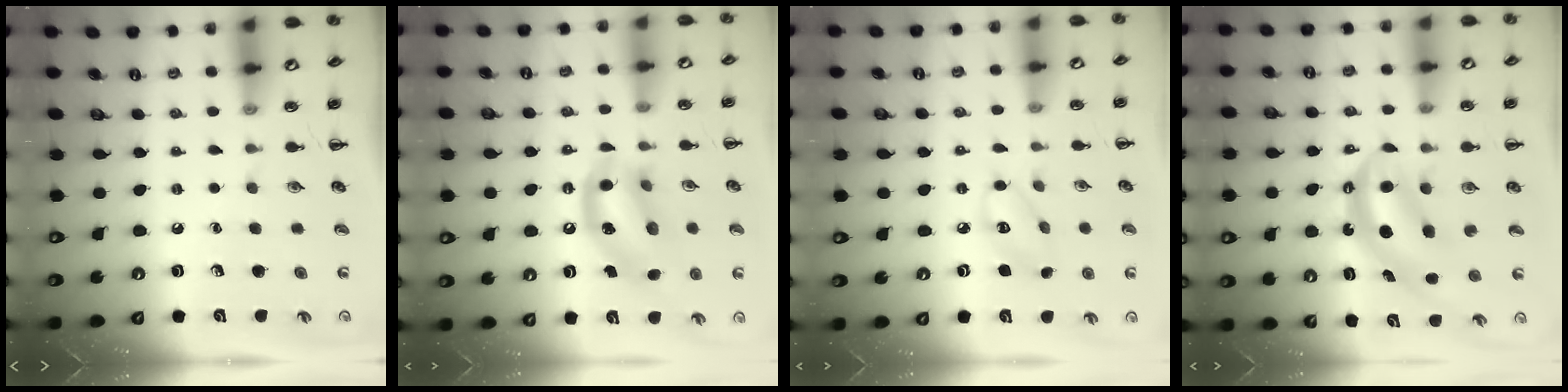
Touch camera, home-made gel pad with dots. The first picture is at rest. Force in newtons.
{"total": 14.0, "press": 13.7, "slide": 3.1}
{"total": 5.1, "press": 5.1, "slide": 0.6}
{"total": 6.4, "press": 6.3, "slide": 1.0}